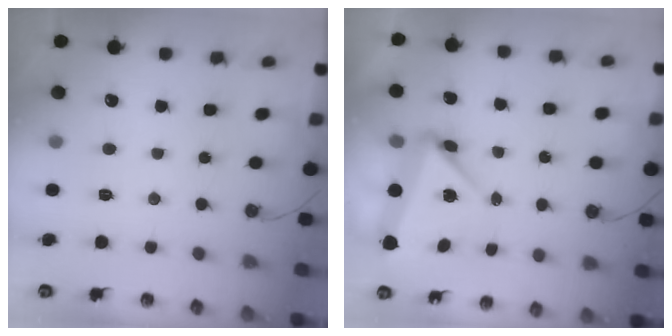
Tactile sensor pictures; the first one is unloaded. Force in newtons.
{"total": 5.8, "press": 5.7, "slide": 1.3}